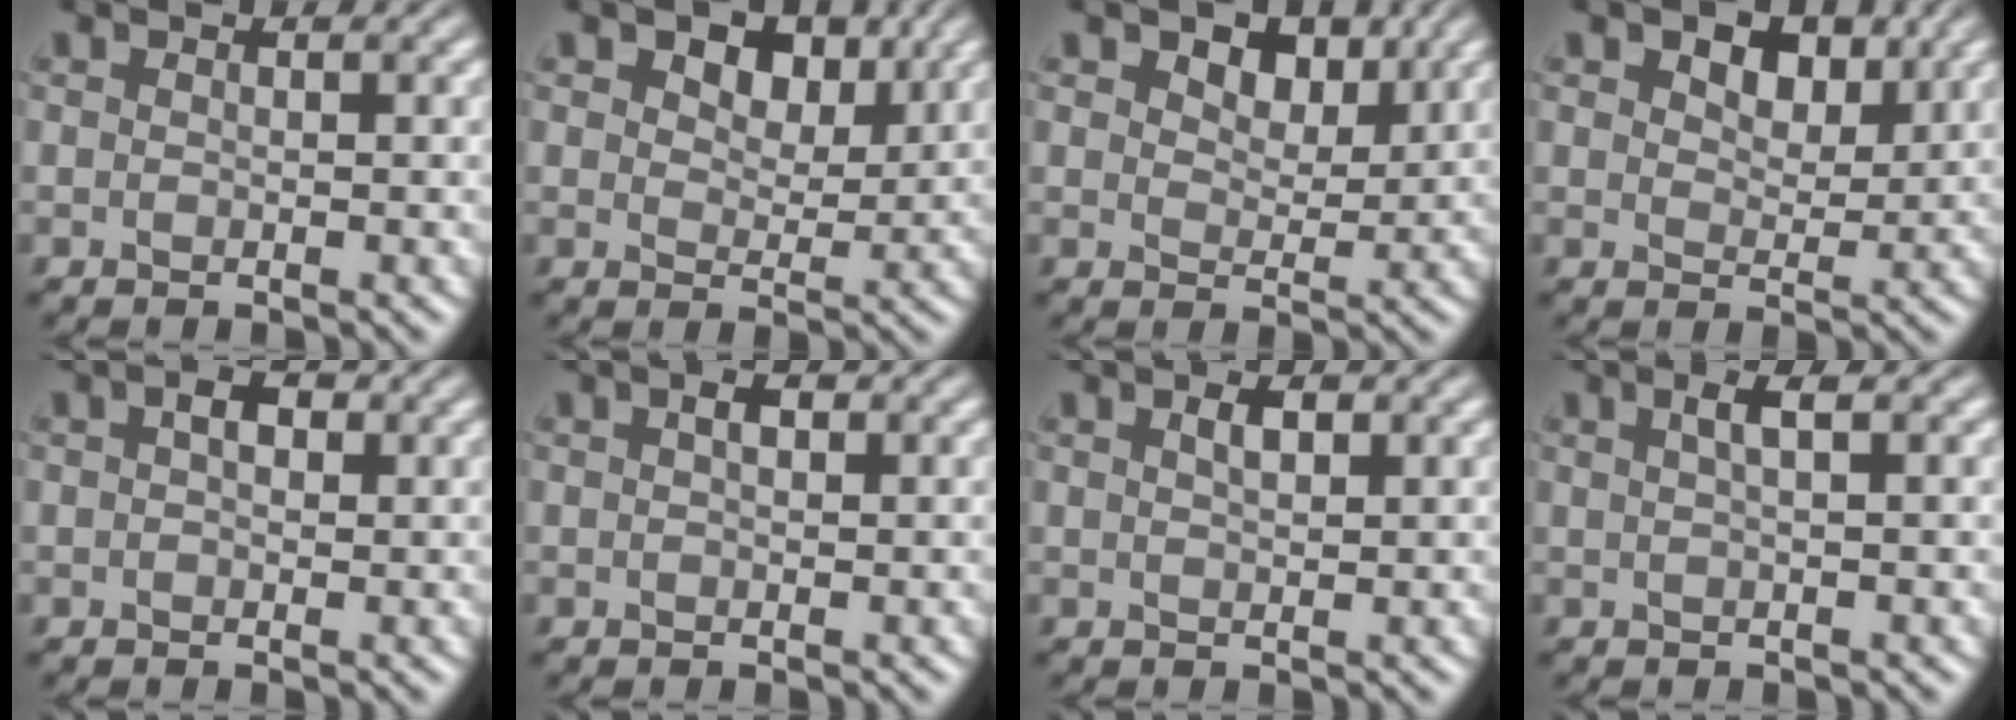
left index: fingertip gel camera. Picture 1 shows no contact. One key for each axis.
{"total": 5.4, "fx": 2.7, "fy": 3.4, "fz": 3.2, "tx": -0.048, "ty": -0.003, "tz": 0.026}
{"total": 4.5, "fx": 2.4, "fy": 2.8, "fz": 2.5, "tx": -0.043, "ty": -0.005, "tz": 0.026}
{"total": 4.6, "fx": 2.3, "fy": 2.8, "fz": 2.8, "tx": -0.043, "ty": 0.000, "tz": 0.027}
{"total": 2.1, "fx": 0.6, "fy": 1.3, "fz": 1.6, "tx": -0.024, "ty": 0.005, "tz": 0.005}
{"total": 1.4, "fx": 0.4, "fy": 0.7, "fz": 1.1, "tx": -0.018, "ty": 0.004, "tz": 0.007}
{"total": 1.6, "fx": 0.7, "fy": 0.7, "fz": 1.2, "tx": -0.023, "ty": 0.003, "tz": 0.015}
{"total": 2.0, "fx": 0.8, "fy": 0.5, "fz": 1.8, "tx": -0.027, "ty": 0.007, "tz": 0.011}